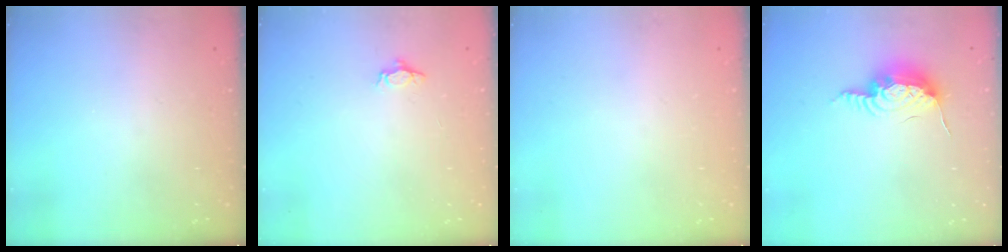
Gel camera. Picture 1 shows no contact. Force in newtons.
{"total": 3.7, "press": 3.7, "slide": 0.6}
{"total": 0.0}
{"total": 11.9, "press": 11.9, "slide": 0.8}